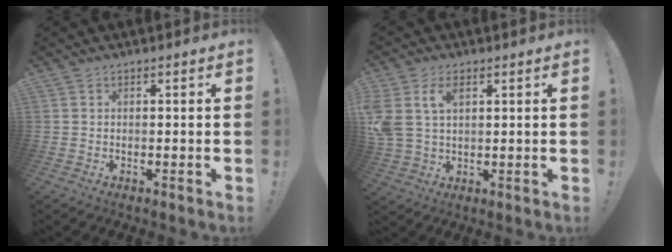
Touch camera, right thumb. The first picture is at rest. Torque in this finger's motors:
{"motor_torque": [2.13, 2.02, 0.63, -0.39, 0.15]}